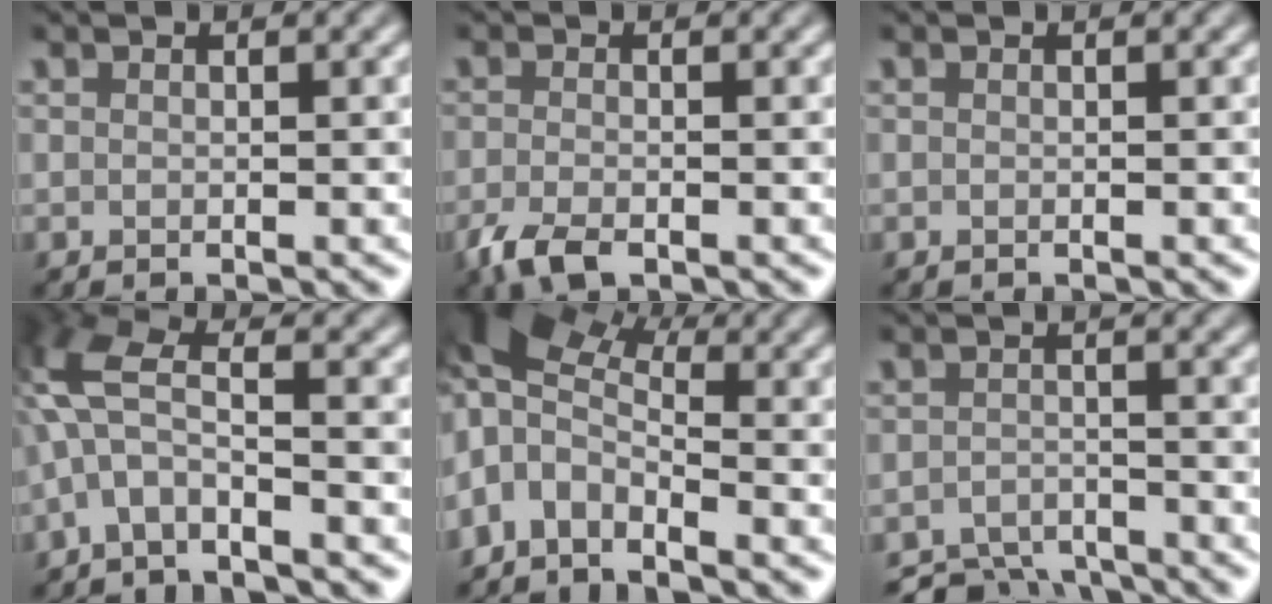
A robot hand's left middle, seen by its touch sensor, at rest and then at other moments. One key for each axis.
{"total": 2.7, "fx": -1.7, "fy": 1.0, "fz": 1.9, "tx": -0.041, "ty": -0.007, "tz": -0.041}
{"total": 0.0}
{"total": 5.1, "fx": -1.5, "fy": 1.7, "fz": 4.6, "tx": -0.105, "ty": 0.016, "tz": -0.046}
{"total": 6.1, "fx": -0.6, "fy": 3.8, "fz": 4.7, "tx": -0.094, "ty": 0.004, "tz": -0.031}
{"total": 4.6, "fx": -4.3, "fy": 1.4, "fz": 1.0, "tx": -0.014, "ty": -0.012, "tz": -0.076}